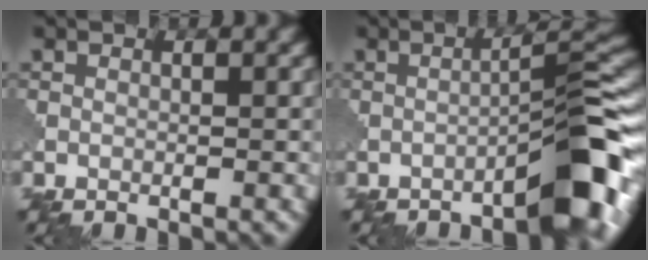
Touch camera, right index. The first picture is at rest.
{"total": 7.1, "force": [-4.0, 0.8, 5.8], "torque": [-0.073, 0.022, -0.058]}